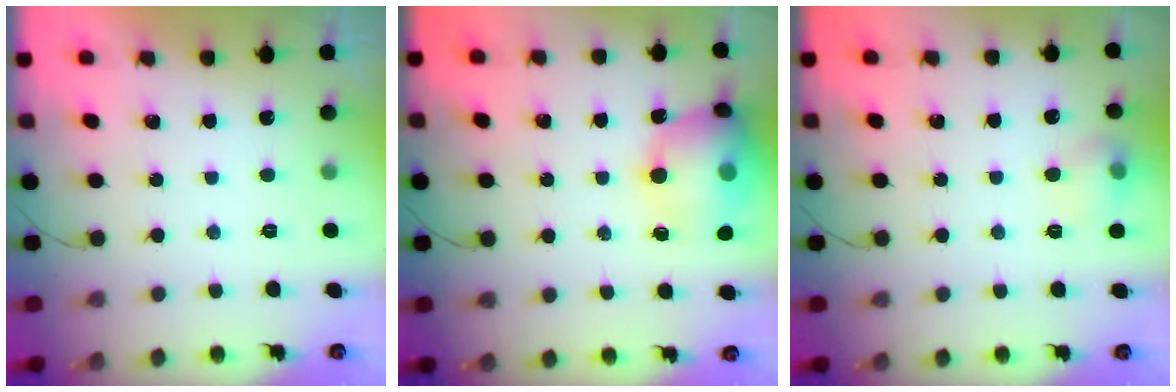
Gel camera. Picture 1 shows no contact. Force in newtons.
{"total": 15.2, "press": 15.0, "slide": 2.7}
{"total": 7.6, "press": 7.6, "slide": 0.9}